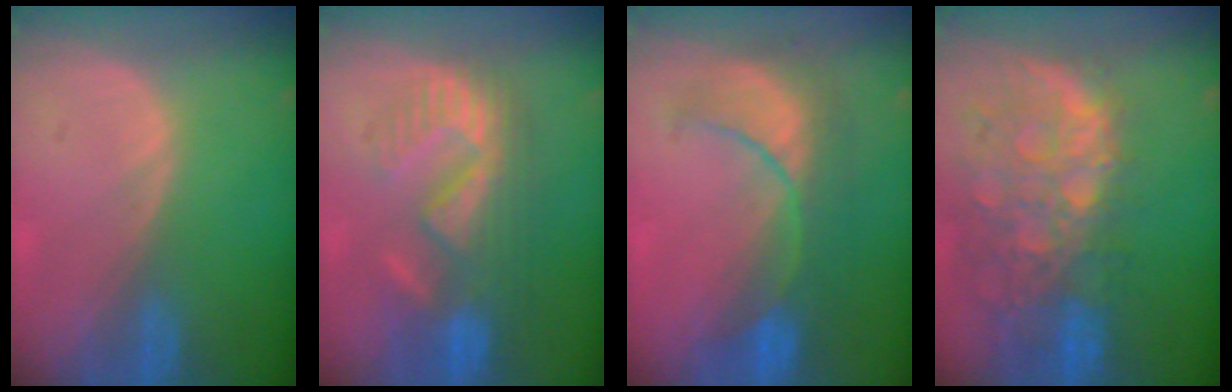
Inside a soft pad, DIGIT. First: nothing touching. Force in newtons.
{"total": 9.7, "press": 9.3, "slide": 3.0}
{"total": 8.4, "press": 8.3, "slide": 1.6}
{"total": 13.0, "press": 10.7, "slide": 7.4}